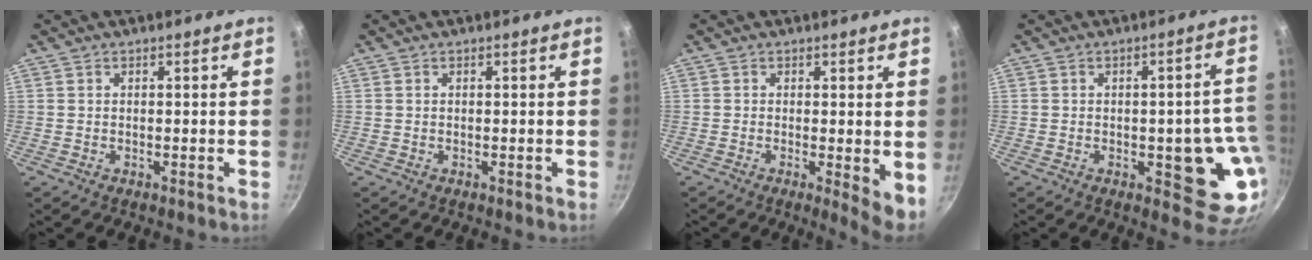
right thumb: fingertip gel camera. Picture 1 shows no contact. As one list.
[{"total": 0.0}, {"total": 4.9, "force": [-0.4, 1.4, 4.7], "torque": [-0.061, -0.012, -0.005]}, {"total": 12.7, "force": [-2.3, 5.8, 11.0], "torque": [-0.069, 0.003, -0.027]}]